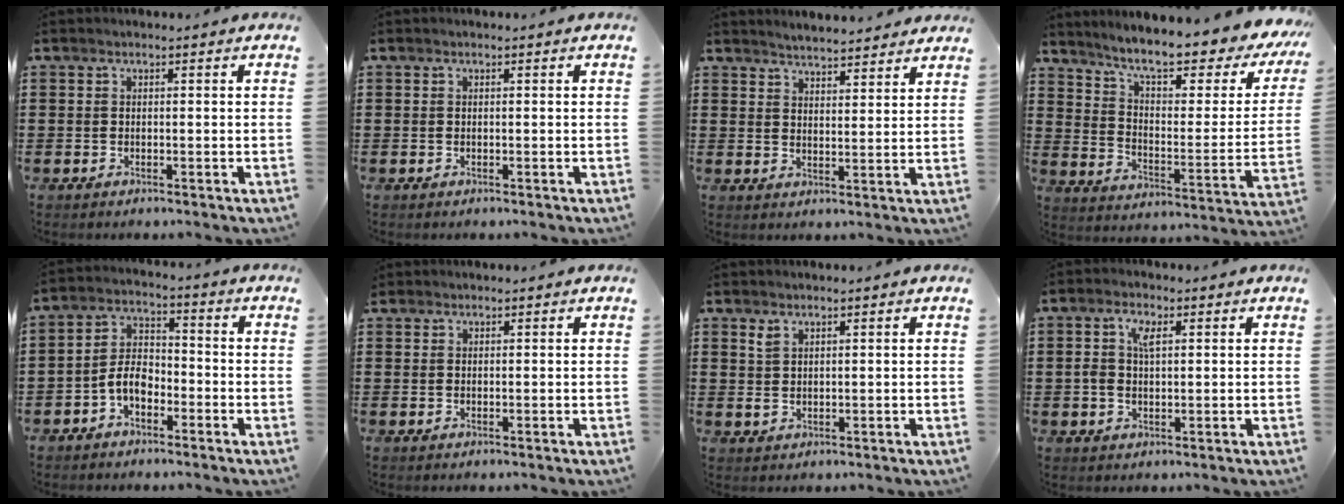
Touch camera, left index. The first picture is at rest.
{"total": 0.0}
{"total": 3.6, "force": [3.5, -0.1, 0.0], "torque": [-0.011, -0.014, 0.064]}
{"total": 8.8, "force": [7.0, 0.6, 5.2], "torque": [-0.112, -0.054, 0.110]}
{"total": 4.9, "force": [-2.7, 2.8, 3.0], "torque": [-0.073, 0.007, -0.059]}
{"total": 0.6, "force": [0.5, 0.3, 0.0], "torque": [-0.002, 0.003, 0.010]}
{"total": 1.5, "force": [0.9, 0.7, 0.9], "torque": [-0.021, 0.002, 0.017]}
{"total": 3.6, "force": [0.9, 1.8, 3.0], "torque": [-0.064, 0.012, 0.014]}